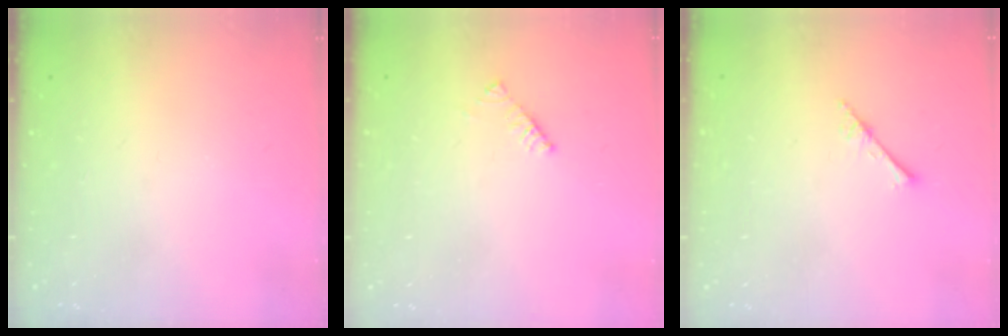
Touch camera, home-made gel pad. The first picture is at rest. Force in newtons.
{"total": 2.6, "press": 2.6, "slide": 0.4}
{"total": 2.3, "press": 2.2, "slide": 0.2}